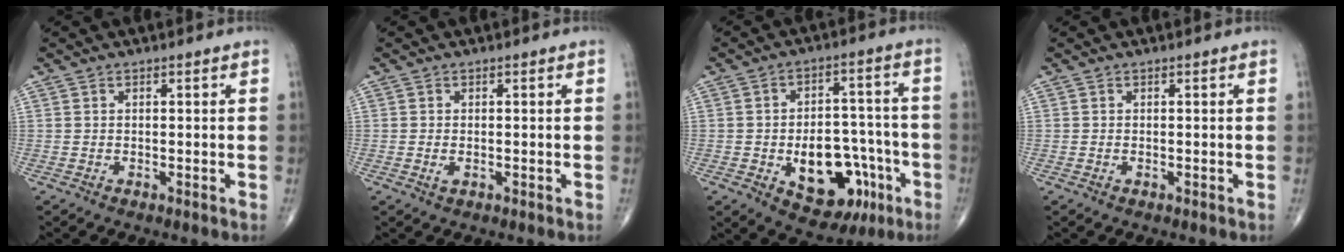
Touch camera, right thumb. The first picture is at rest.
{"total": 1.1, "force": [-0.3, 0.6, 0.9], "torque": [-0.018, -0.001, -0.006]}
{"total": 15.9, "force": [-5.7, 9.8, 11.1], "torque": [-0.112, 0.043, -0.070]}
{"total": 0.0}